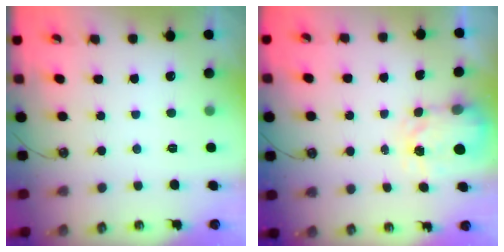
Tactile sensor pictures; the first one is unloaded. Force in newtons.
{"total": 3.8, "press": 3.8, "slide": 0.5}